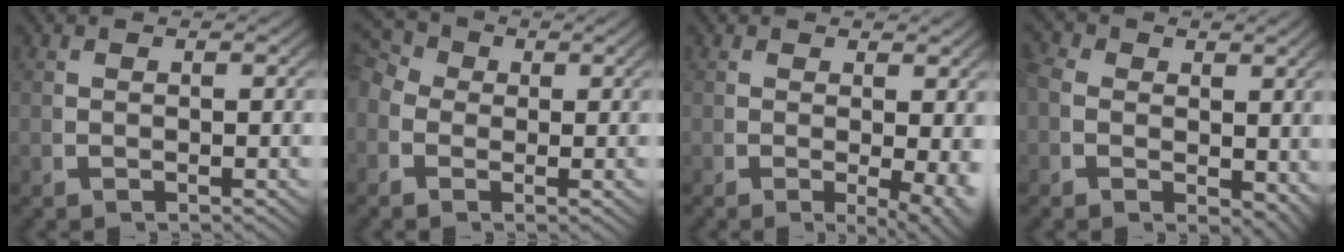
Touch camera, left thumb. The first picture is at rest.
{"total": 4.3, "force": [0.8, 3.4, 2.5], "torque": [-0.053, -0.007, 0.008]}
{"total": 3.7, "force": [-0.4, 1.5, 3.3], "torque": [-0.047, -0.024, 0.002]}
{"total": 4.2, "force": [0.7, 3.3, 2.5], "torque": [-0.043, -0.018, 0.016]}